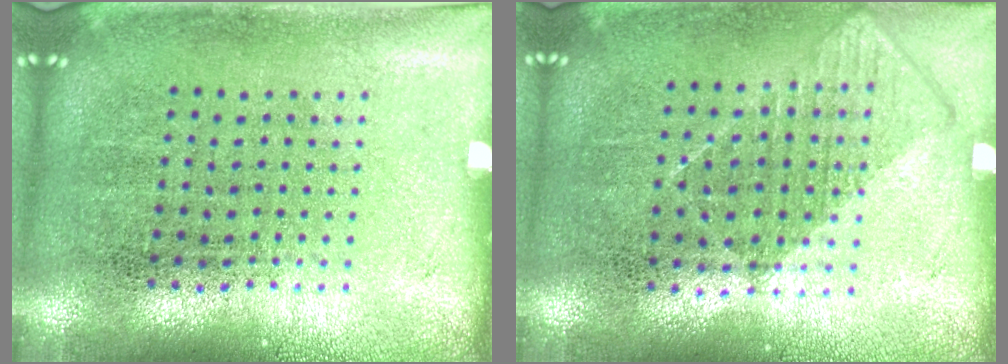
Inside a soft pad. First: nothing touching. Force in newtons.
{"total": 0.8, "press": 0.7, "slide": 0.4}